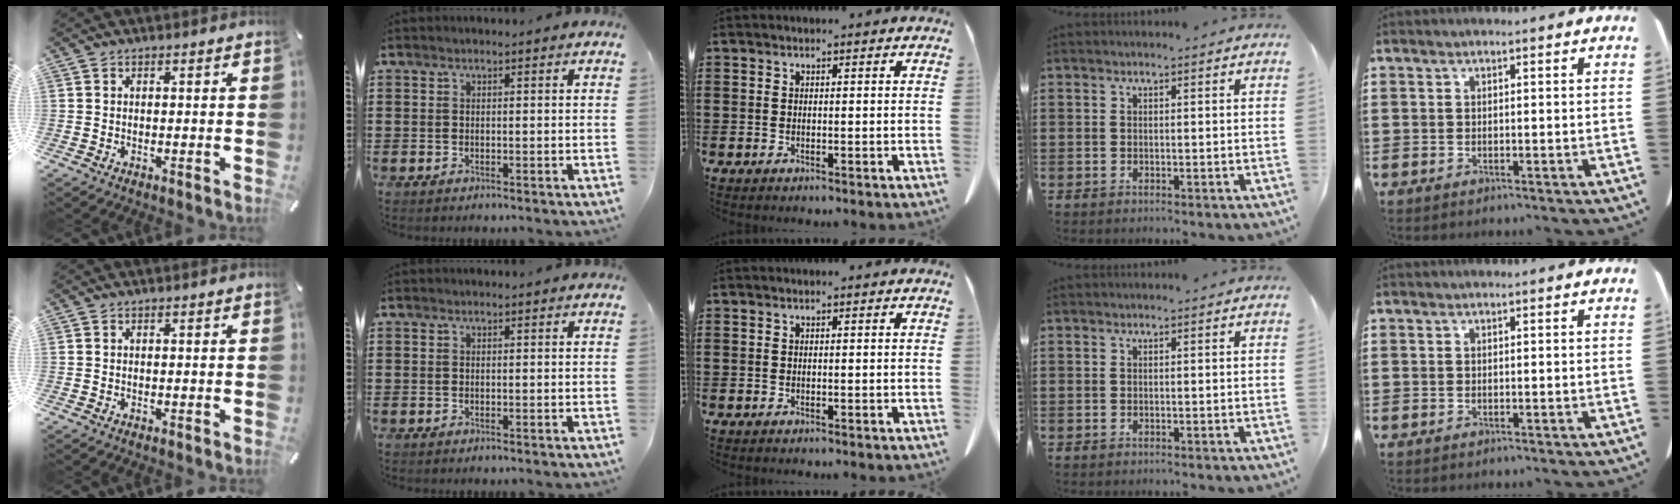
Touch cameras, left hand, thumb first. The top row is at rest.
{}